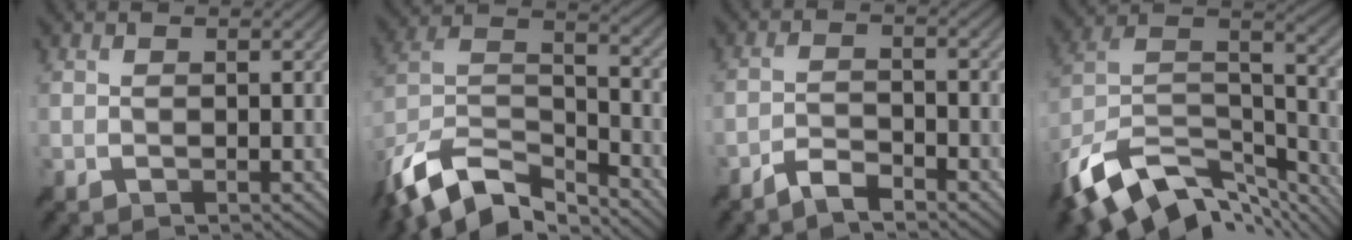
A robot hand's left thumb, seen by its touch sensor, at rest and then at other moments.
{"total": 14.0, "force": [-10.5, 5.5, 7.4], "torque": [-0.180, -0.010, -0.193]}
{"total": 3.4, "force": [-2.9, 0.7, 1.7], "torque": [-0.032, 0.002, -0.062]}
{"total": 16.3, "force": [-10.1, 8.3, 9.7], "torque": [-0.244, -0.027, -0.163]}